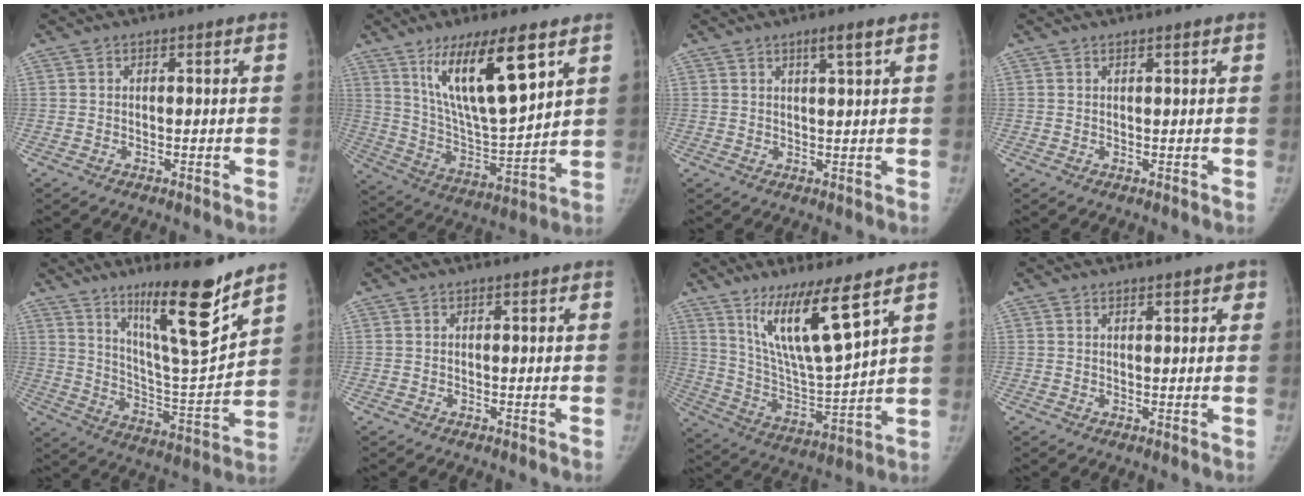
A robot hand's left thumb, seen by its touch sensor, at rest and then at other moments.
{"total": 18.6, "force": [9.6, 4.7, 15.2], "torque": [-0.251, -0.052, 0.183]}
{"total": 3.0, "force": [1.8, 0.1, 2.4], "torque": [-0.044, -0.010, 0.032]}
{"total": 0.6, "force": [0.5, 0.1, 0.3], "torque": [-0.006, -0.003, 0.009]}
{"total": 18.2, "force": [12.4, 2.4, 13.1], "torque": [-0.184, -0.093, 0.211]}
{"total": 0.0}
{"total": 15.3, "force": [9.4, 2.0, 12.0], "torque": [-0.213, -0.067, 0.188]}
{"total": 2.2, "force": [1.4, 0.9, 1.3], "torque": [-0.004, -0.004, 0.016]}